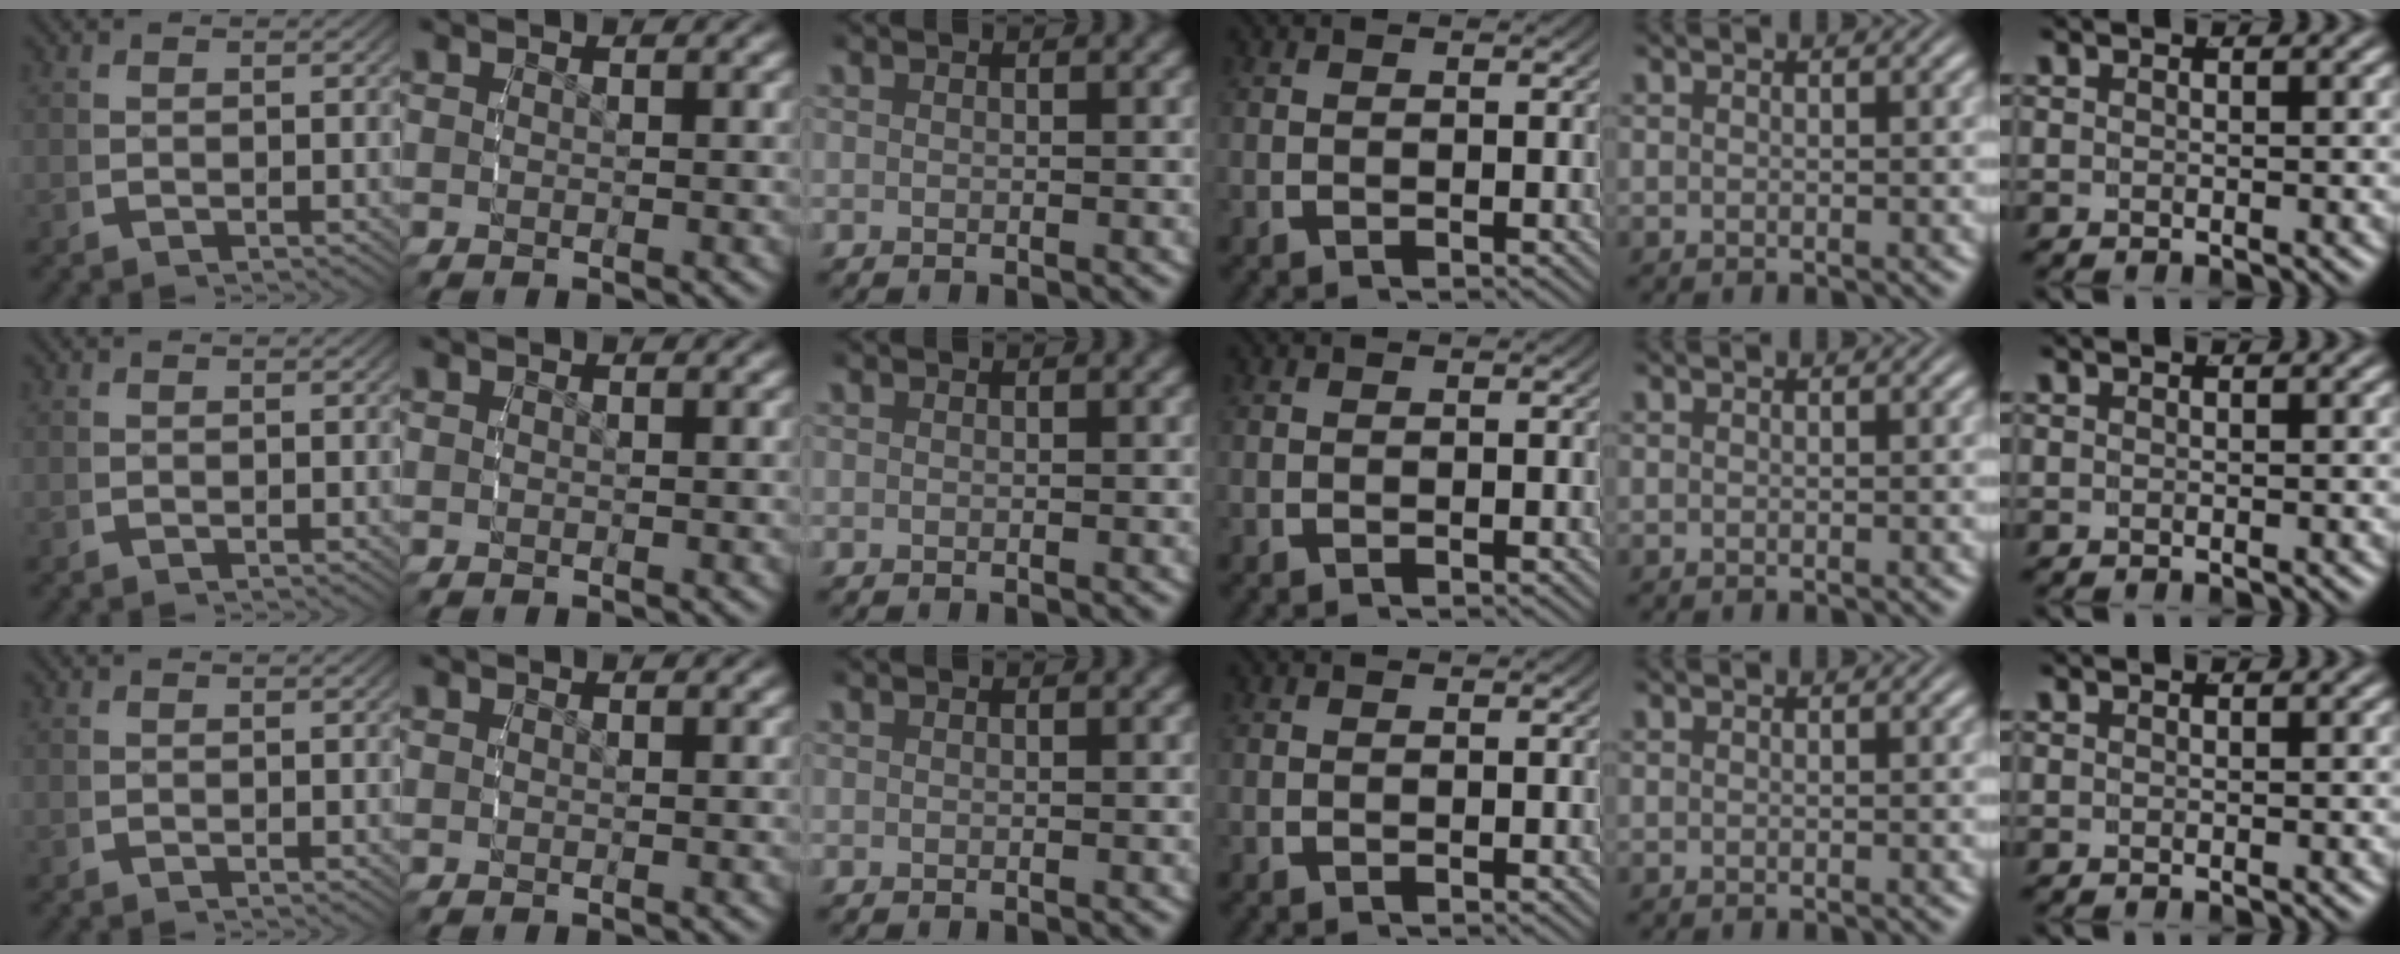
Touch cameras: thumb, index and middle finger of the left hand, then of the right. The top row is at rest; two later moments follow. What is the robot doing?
{"motion": "reach", "object": "paper plate"}